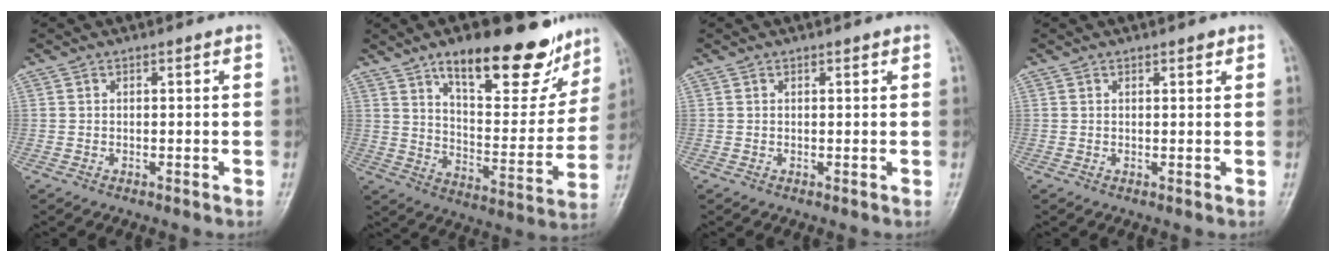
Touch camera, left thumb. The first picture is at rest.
{"total": 22.5, "force": [14.8, 8.4, 14.7], "torque": [-0.156, -0.068, 0.225]}
{"total": 0.5, "force": [0.4, 0.2, 0.3], "torque": [-0.005, -0.002, 0.005]}
{"total": 1.1, "force": [0.8, 0.4, 0.7], "torque": [-0.005, -0.003, 0.010]}